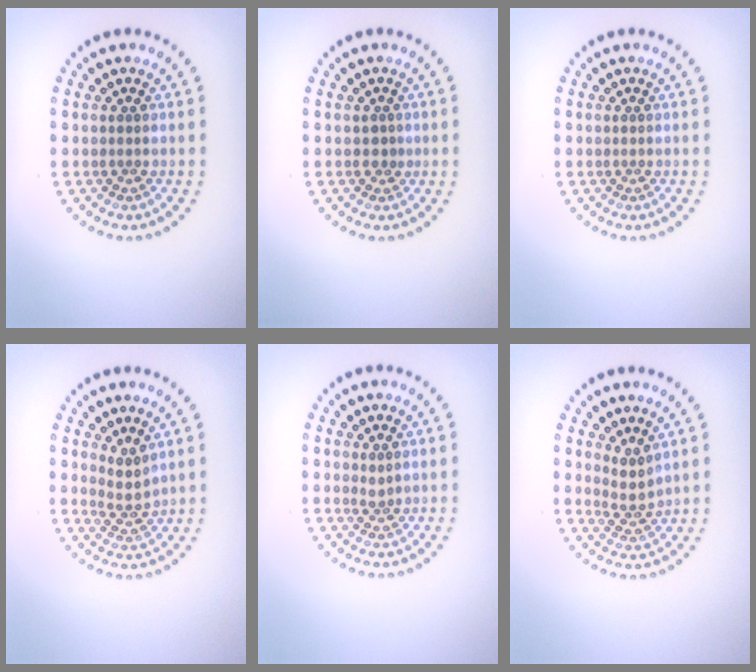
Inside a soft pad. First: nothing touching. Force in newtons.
{"total": 0.8, "press": 0.5, "slide": 0.6}
{"total": 0.0}
{"total": 2.2, "press": 1.7, "slide": 1.4}
{"total": 0.9, "press": 0.5, "slide": 0.8}
{"total": 2.1, "press": 1.6, "slide": 1.5}